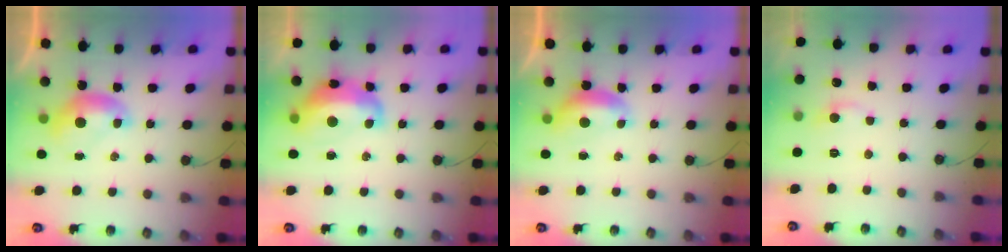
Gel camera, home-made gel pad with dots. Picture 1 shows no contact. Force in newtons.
{"total": 8.0, "press": 8.0, "slide": 1.1}
{"total": 1.7, "press": 1.6, "slide": 0.7}
{"total": 0.0}